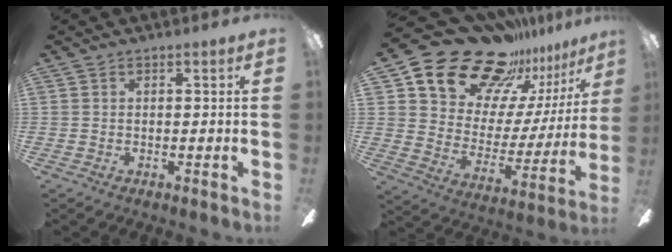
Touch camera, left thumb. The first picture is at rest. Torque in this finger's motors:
{"motor_torque": [0.90, 0.90, 1.38, -1.39, 0.07]}